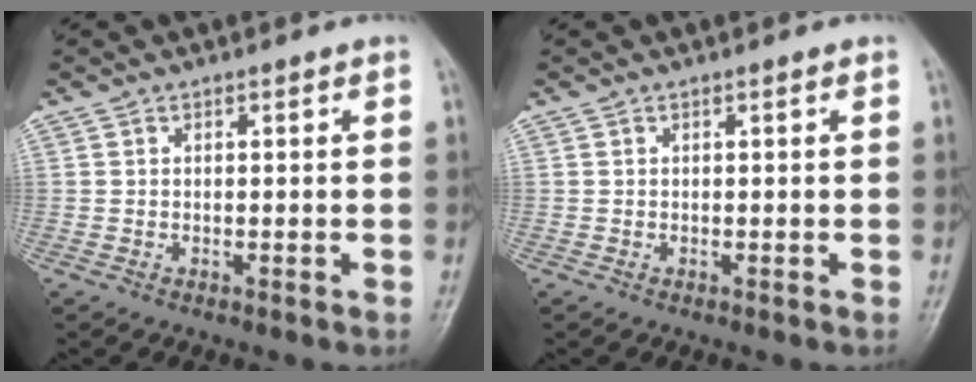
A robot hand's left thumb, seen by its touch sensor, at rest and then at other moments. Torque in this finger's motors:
{"motor_torque": [0.00, 0.00, -0.02, -0.01, 0.00]}